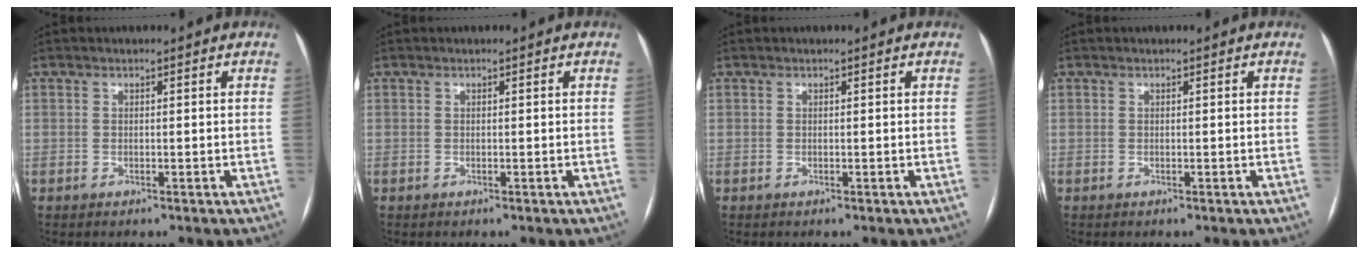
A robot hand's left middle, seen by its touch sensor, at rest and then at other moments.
{"total": 0.0}
{"total": 0.0}
{"total": 0.0}